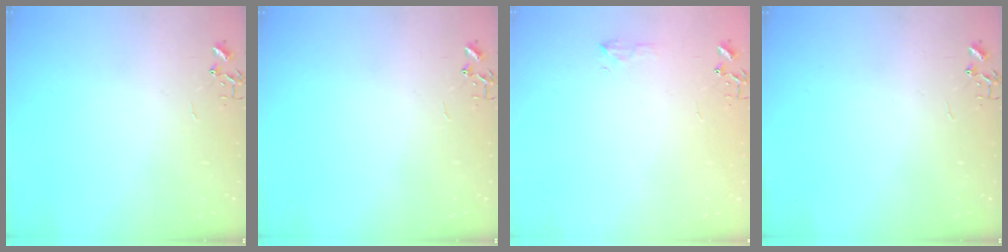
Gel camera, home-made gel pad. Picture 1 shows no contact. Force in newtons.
{"total": 0.0}
{"total": 6.0, "press": 6.0, "slide": 0.6}
{"total": 0.0}